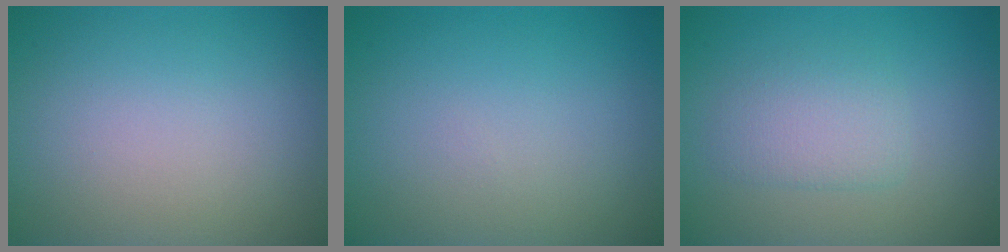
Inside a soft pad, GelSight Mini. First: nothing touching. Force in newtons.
{"total": 0.0}
{"total": 2.4, "press": 2.4, "slide": 0.4}